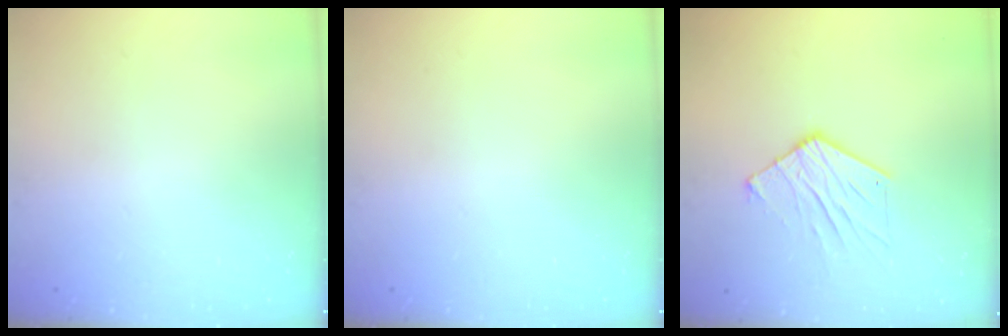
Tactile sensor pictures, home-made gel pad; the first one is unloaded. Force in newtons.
{"total": 0.0}
{"total": 10.2, "press": 10.2, "slide": 0.8}